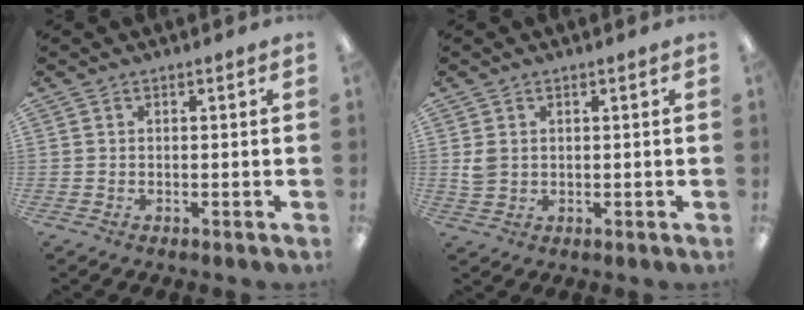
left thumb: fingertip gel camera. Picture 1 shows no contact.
{"total": 2.9, "force": [0.9, 2.3, 1.6], "torque": [-0.024, 0.000, 0.016]}